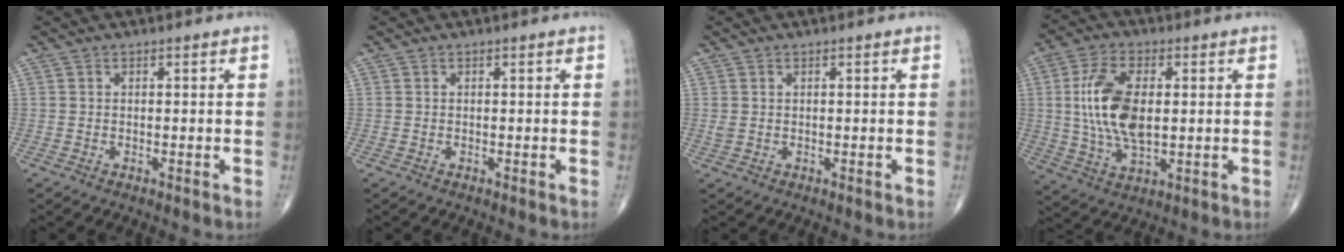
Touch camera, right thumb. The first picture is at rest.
{"total": 0.0}
{"total": 1.1, "force": [0.1, 0.9, 0.7], "torque": [-0.018, 0.002, 0.007]}
{"total": 13.5, "force": [1.4, 6.8, 11.5], "torque": [-0.229, -0.003, 0.030]}